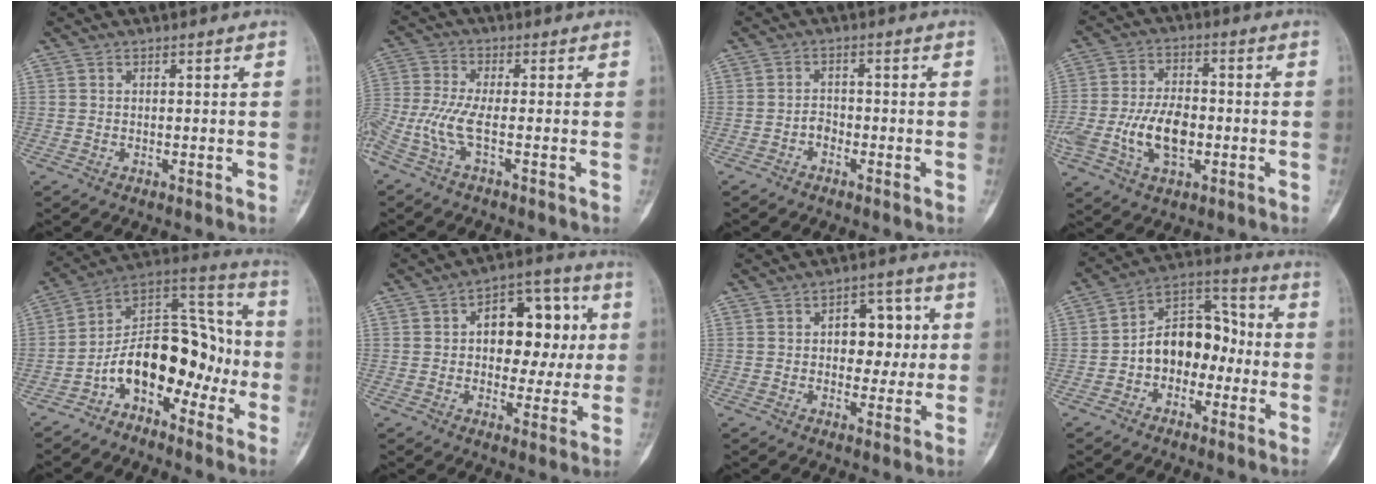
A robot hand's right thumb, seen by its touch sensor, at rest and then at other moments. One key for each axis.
{"total": 7.9, "fx": -3.0, "fy": 1.2, "fz": 7.2, "tx": -0.191, "ty": 0.009, "tz": -0.072}
{"total": 1.6, "fx": -1.0, "fy": 1.1, "fz": 0.4, "tx": 0.002, "ty": 0.012, "tz": -0.026}
{"total": 11.2, "fx": -2.4, "fy": 6.5, "fz": 8.8, "tx": -0.165, "ty": 0.016, "tz": -0.042}
{"total": 16.9, "fx": -5.6, "fy": 10.2, "fz": 12.2, "tx": -0.158, "ty": 0.098, "tz": -0.101}
{"total": 14.5, "fx": 2.1, "fy": 9.1, "fz": 11.0, "tx": -0.097, "ty": 0.022, "tz": 0.025}
{"total": 8.9, "fx": 1.1, "fy": 5.9, "fz": 6.5, "tx": -0.042, "ty": 0.010, "tz": 0.015}
{"total": 13.1, "fx": -2.2, "fy": 9.2, "fz": 9.2, "tx": -0.111, "ty": 0.053, "tz": -0.048}